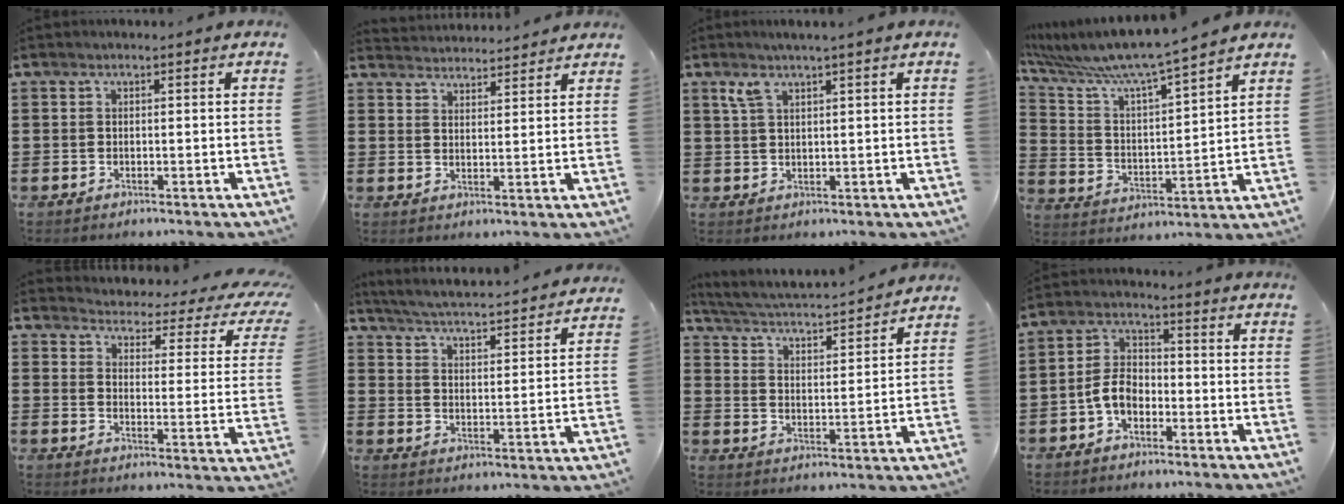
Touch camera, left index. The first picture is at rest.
{"total": 3.2, "force": [3.2, -0.1, -0.5], "torque": [-0.002, -0.016, 0.060]}
{"total": 3.1, "force": [2.0, 0.5, 2.3], "torque": [-0.051, 0.003, 0.037]}
{"total": 7.8, "force": [6.9, -0.2, 3.5], "torque": [-0.101, -0.054, 0.113]}
{"total": 2.9, "force": [2.6, 0.6, 0.9], "torque": [-0.031, -0.031, 0.035]}
{"total": 3.8, "force": [3.7, -0.7, 0.8], "torque": [-0.039, -0.037, 0.053]}
{"total": 3.2, "force": [3.1, -0.3, 0.9], "torque": [-0.038, -0.031, 0.044]}
{"total": 5.2, "force": [-2.2, 3.2, 3.4], "torque": [-0.090, 0.003, -0.050]}